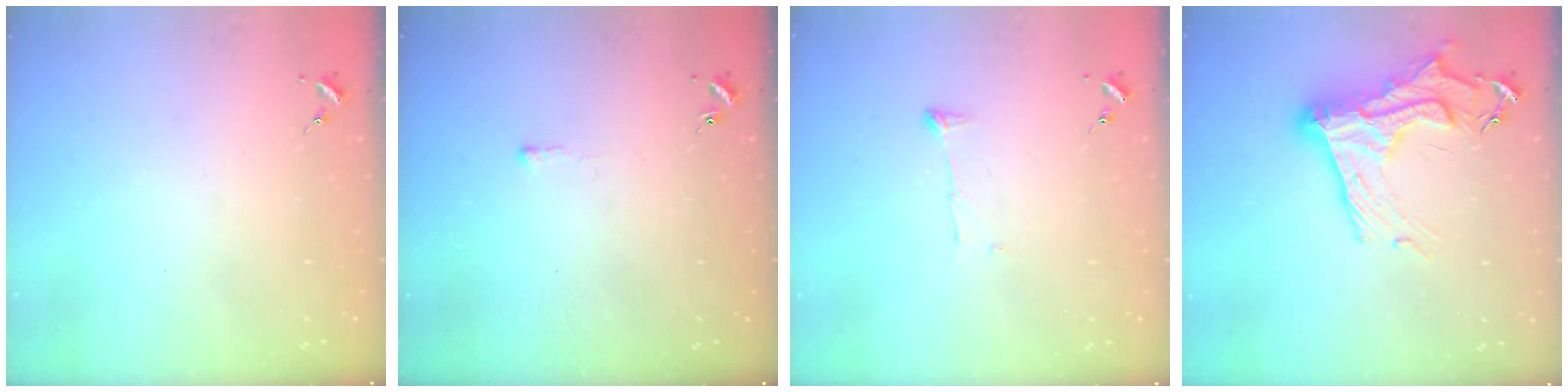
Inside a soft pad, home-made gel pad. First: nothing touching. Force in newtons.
{"total": 2.7, "press": 2.7, "slide": 0.4}
{"total": 5.0, "press": 5.0, "slide": 0.4}
{"total": 17.3, "press": 17.3, "slide": 1.4}